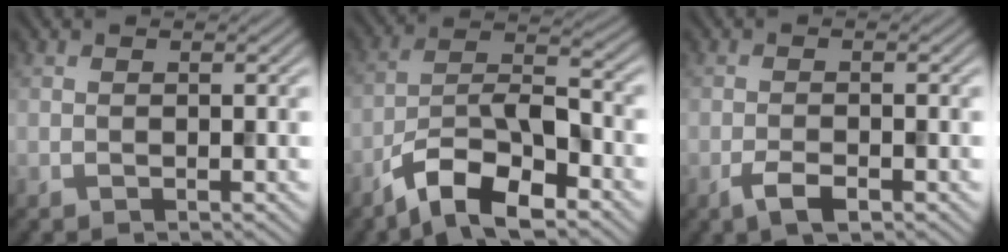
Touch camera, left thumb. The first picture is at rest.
{"total": 10.0, "force": [-6.5, 3.4, 6.8], "torque": [-0.115, 0.004, -0.133]}
{"total": 2.5, "force": [-1.5, 0.8, 1.8], "torque": [-0.039, 0.000, -0.031]}